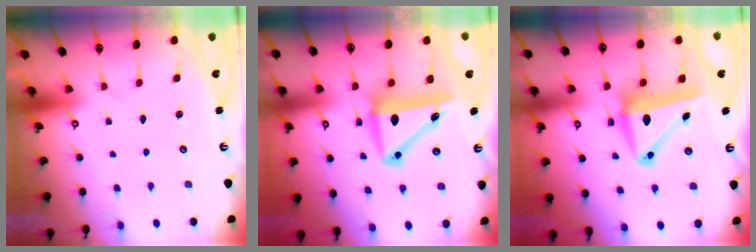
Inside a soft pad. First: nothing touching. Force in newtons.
{"total": 9.1, "press": 8.9, "slide": 2.1}
{"total": 9.8, "press": 9.6, "slide": 1.8}